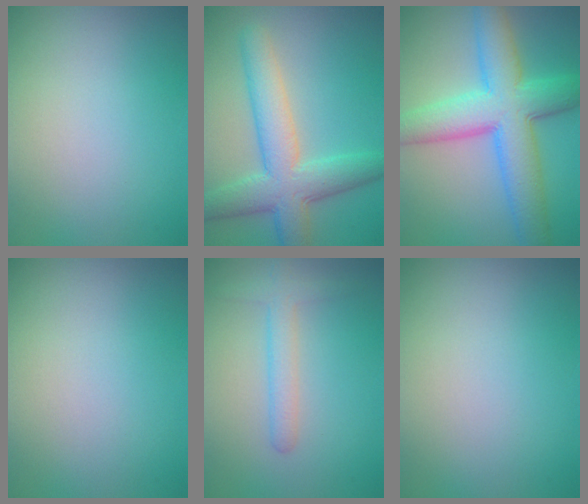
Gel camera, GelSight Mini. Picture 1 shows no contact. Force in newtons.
{"total": 6.8, "press": 6.8, "slide": 0.3}
{"total": 8.9, "press": 8.9, "slide": 0.1}
{"total": 0.0}
{"total": 2.2, "press": 2.2, "slide": 0.1}
{"total": 0.0}